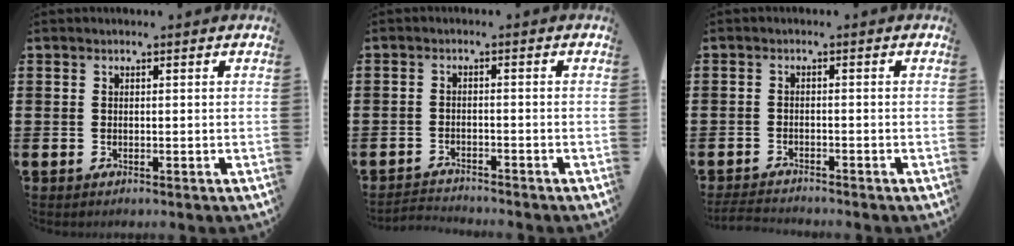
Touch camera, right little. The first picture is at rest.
{"total": 1.7, "force": [-1.7, -0.1, -0.1], "torque": [-0.003, 0.004, -0.037]}
{"total": 1.9, "force": [-1.9, 0.1, 0.3], "torque": [-0.007, 0.003, -0.038]}